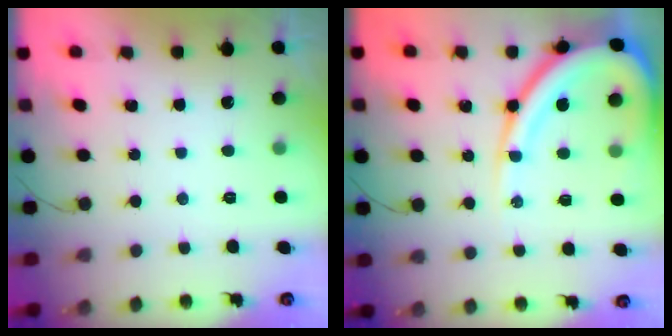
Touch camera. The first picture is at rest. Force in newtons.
{"total": 16.0, "press": 15.9, "slide": 1.6}